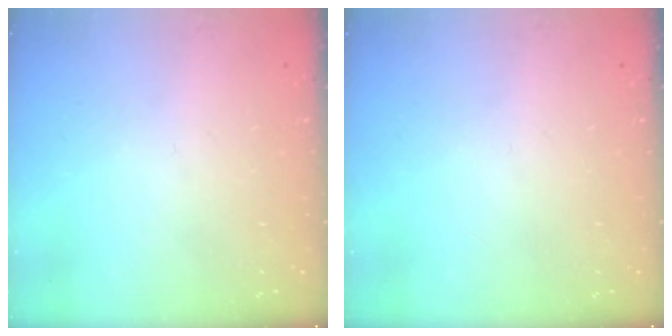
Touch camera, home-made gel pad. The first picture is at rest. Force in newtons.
{"total": 0.0}